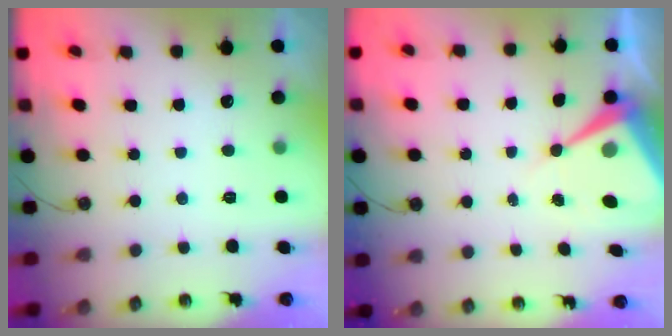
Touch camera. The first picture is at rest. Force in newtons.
{"total": 9.4, "press": 9.4, "slide": 0.4}